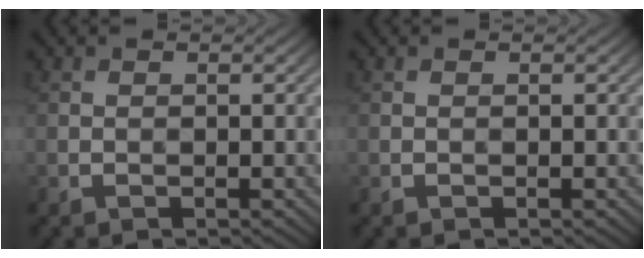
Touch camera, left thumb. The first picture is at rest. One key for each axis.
{"total": 0.0}